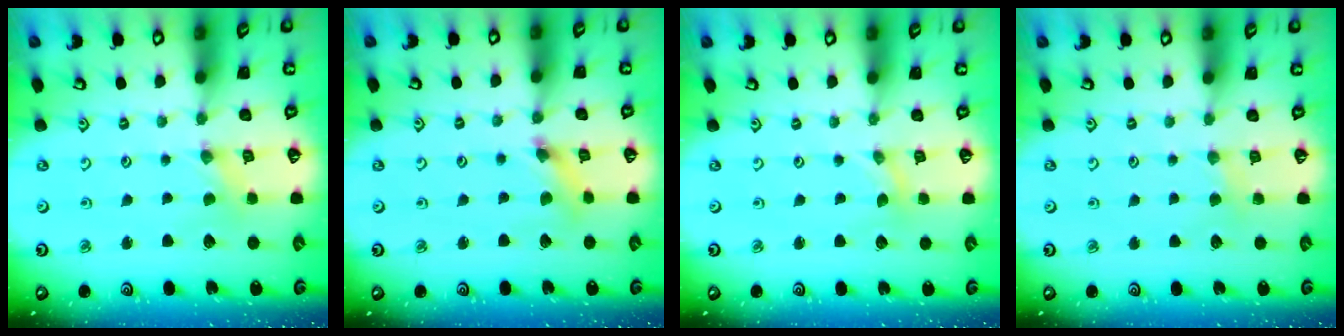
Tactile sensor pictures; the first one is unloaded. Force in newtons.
{"total": 4.2, "press": 4.2, "slide": 0.3}
{"total": 0.0}
{"total": 2.4, "press": 2.4, "slide": 0.4}